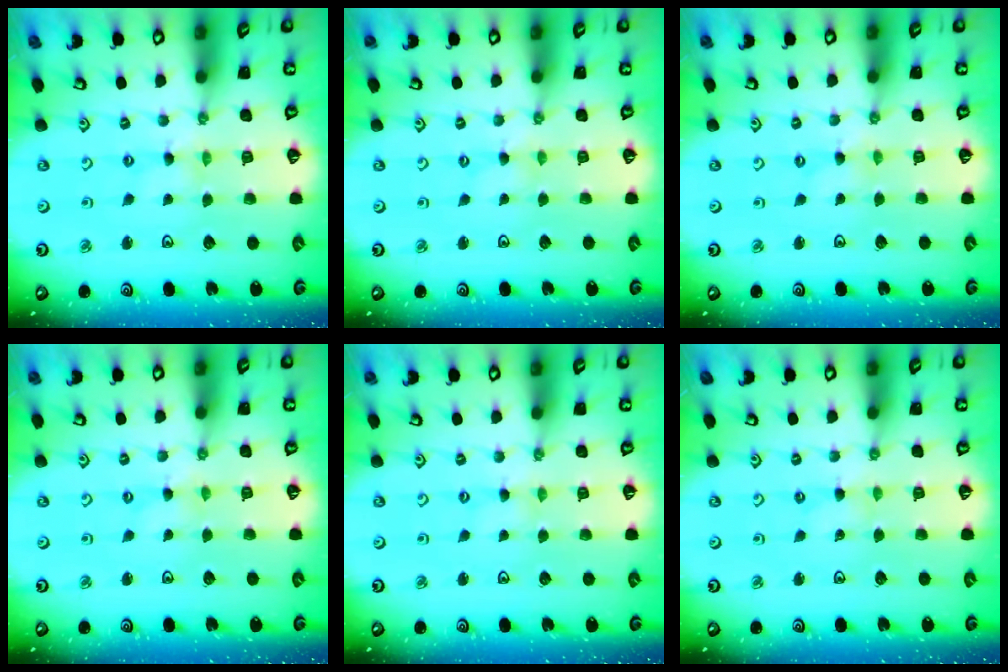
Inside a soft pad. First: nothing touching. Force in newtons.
{"total": 0.0}
{"total": 0.0}
{"total": 0.0}
{"total": 0.0}
{"total": 0.0}